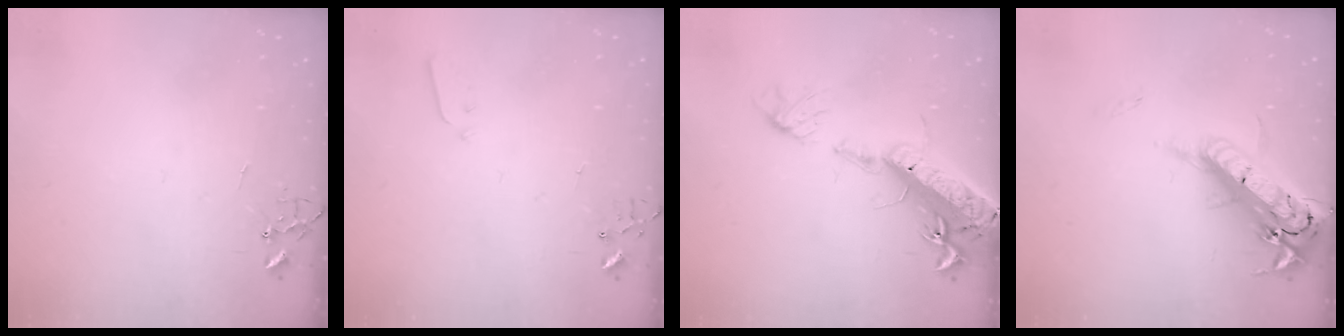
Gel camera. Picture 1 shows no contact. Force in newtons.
{"total": 3.2, "press": 3.1, "slide": 0.7}
{"total": 20.3, "press": 19.8, "slide": 4.4}
{"total": 22.8, "press": 22.3, "slide": 4.6}